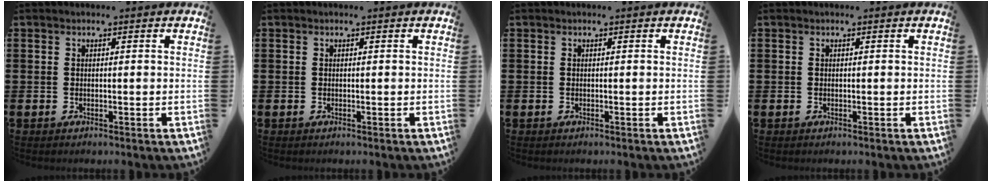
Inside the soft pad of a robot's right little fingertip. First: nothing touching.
{"total": 0.0}
{"total": 0.0}
{"total": 0.0}